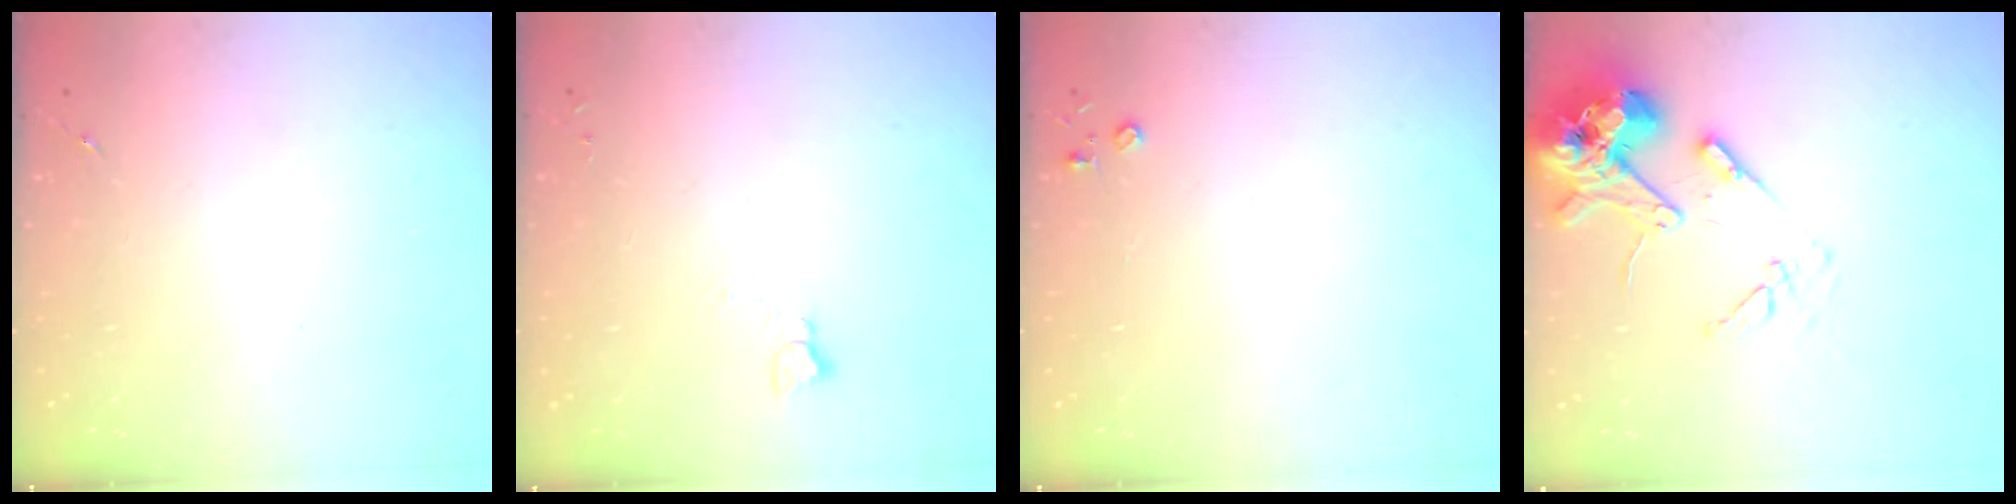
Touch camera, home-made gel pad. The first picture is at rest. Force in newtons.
{"total": 2.5, "press": 2.5, "slide": 0.2}
{"total": 2.8, "press": 2.8, "slide": 0.3}
{"total": 14.9, "press": 14.7, "slide": 2.3}